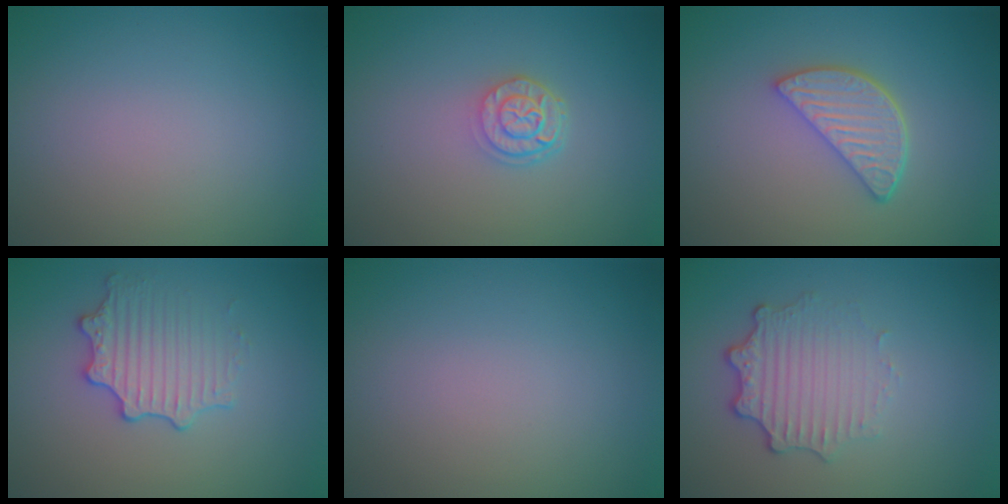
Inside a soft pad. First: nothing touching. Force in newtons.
{"total": 2.4, "press": 1.9, "slide": 1.5}
{"total": 3.7, "press": 3.0, "slide": 2.2}
{"total": 2.9, "press": 2.8, "slide": 0.7}
{"total": 0.0}
{"total": 3.6, "press": 2.8, "slide": 2.2}